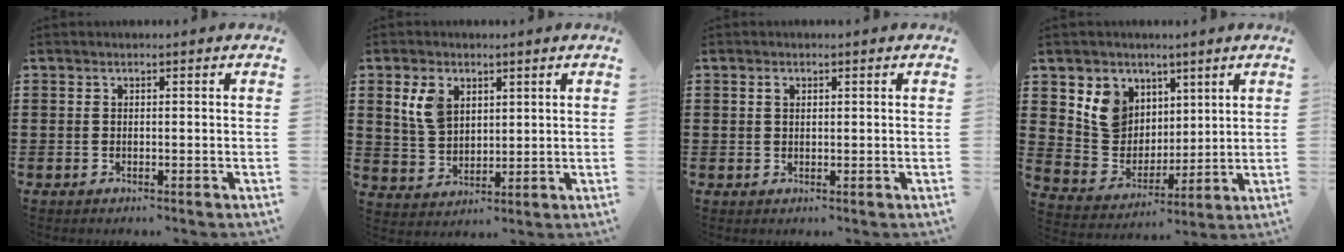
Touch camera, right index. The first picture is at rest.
{"total": 6.1, "force": [2.8, 4.0, 3.7], "torque": [-0.093, 0.010, 0.050]}
{"total": 1.1, "force": [0.5, 0.7, 0.7], "torque": [-0.017, 0.005, 0.008]}
{"total": 8.1, "force": [3.9, 6.9, 1.5], "torque": [-0.072, -0.008, 0.079]}